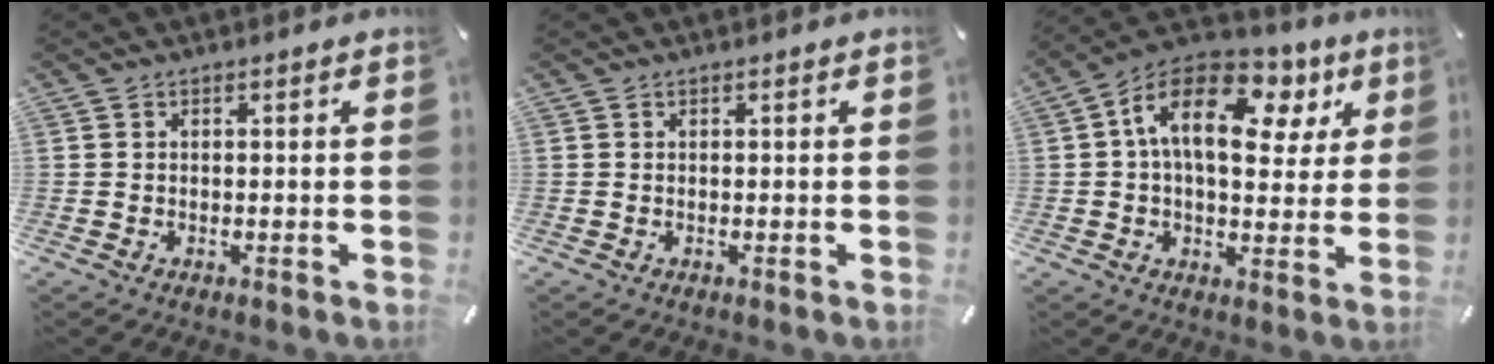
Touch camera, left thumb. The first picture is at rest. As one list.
[{"total": 0.0}, {"total": 17.3, "force": [6.0, 9.9, 12.8], "torque": [-0.215, -0.014, 0.103]}]